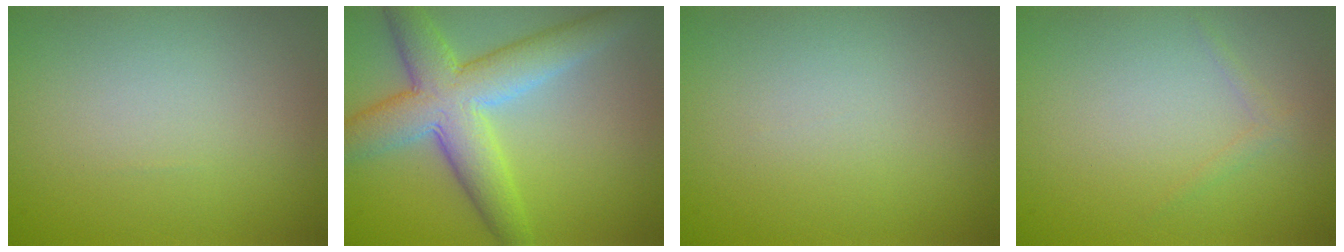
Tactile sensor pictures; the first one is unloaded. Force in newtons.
{"total": 7.5, "press": 7.5, "slide": 0.6}
{"total": 0.0}
{"total": 0.7, "press": 0.7, "slide": 0.1}